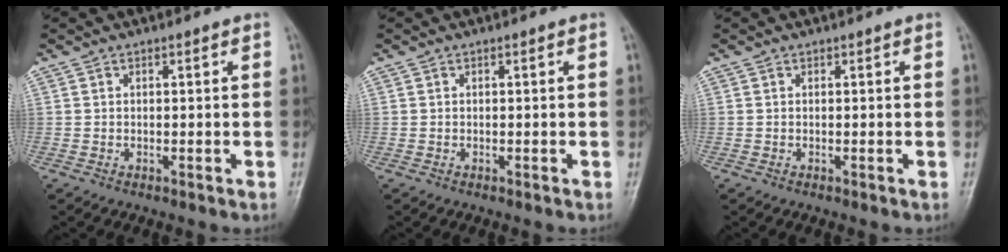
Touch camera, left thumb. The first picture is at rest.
{"total": 0.0}
{"total": 0.0}